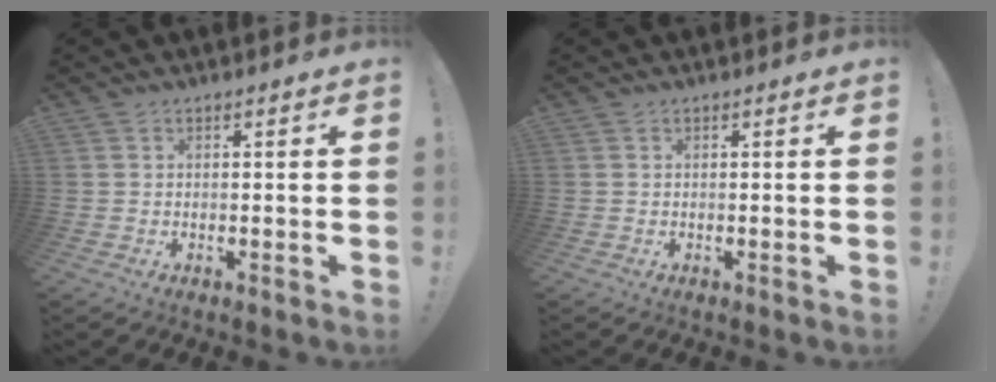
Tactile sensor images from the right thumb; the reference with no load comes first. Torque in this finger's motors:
{"motor_torque": [0.00, 0.00, 0.00, 0.00, 0.00]}